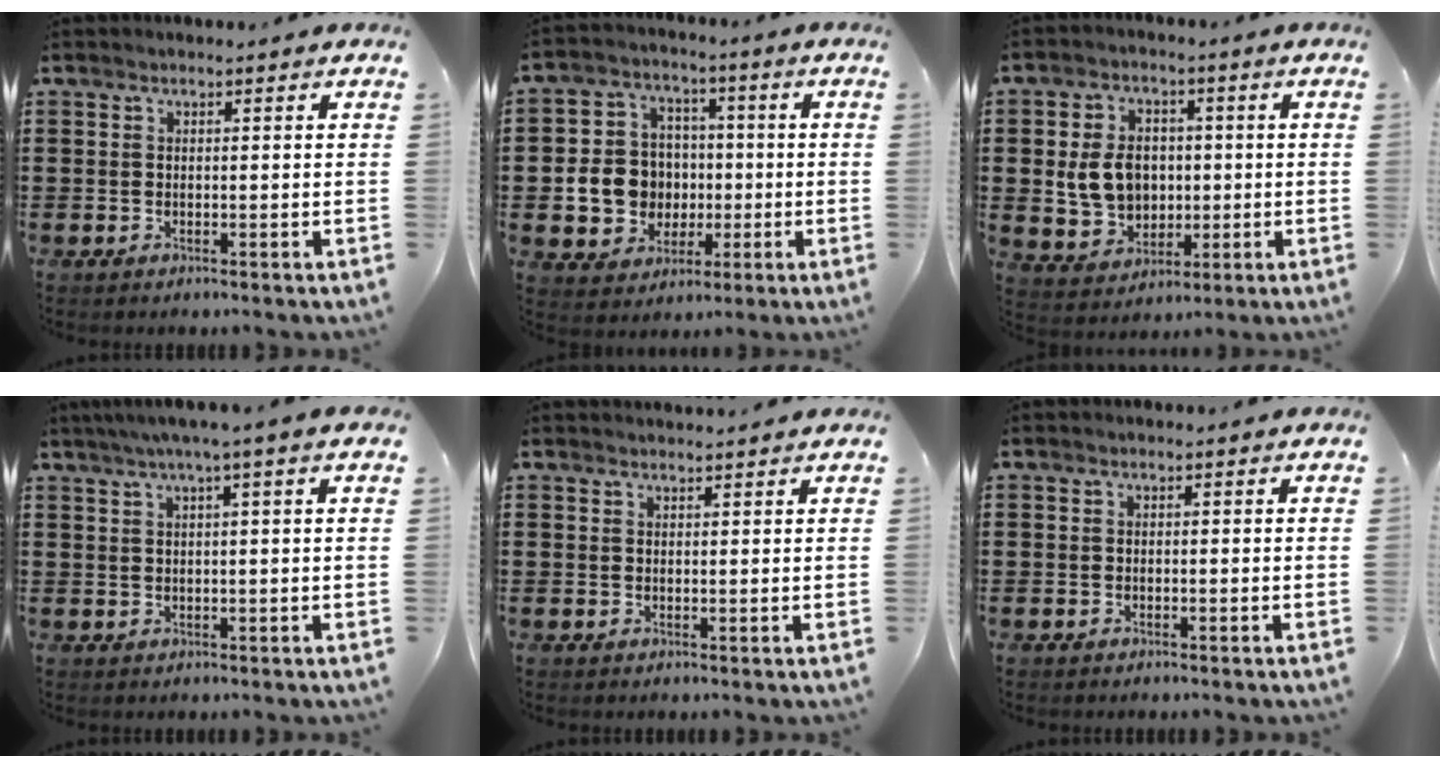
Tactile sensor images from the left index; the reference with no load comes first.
{"total": 8.5, "force": [-0.8, 8.1, 2.5], "torque": [-0.074, 0.020, -0.006]}
{"total": 7.9, "force": [0.4, 6.5, 4.5], "torque": [-0.108, 0.014, 0.006]}
{"total": 2.9, "force": [1.4, -0.5, 2.5], "torque": [-0.048, 0.000, 0.023]}
{"total": 1.3, "force": [1.3, -0.1, 0.1], "torque": [-0.004, -0.001, 0.025]}
{"total": 0.0}